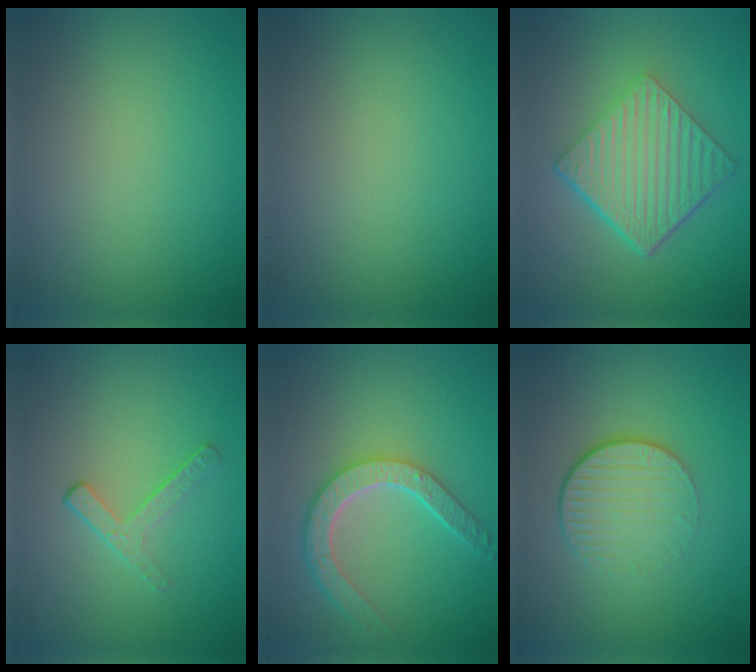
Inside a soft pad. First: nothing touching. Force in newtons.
{"total": 0.0}
{"total": 7.0, "press": 4.6, "slide": 5.2}
{"total": 1.8, "press": 1.1, "slide": 1.4}
{"total": 4.6, "press": 3.7, "slide": 2.7}
{"total": 4.5, "press": 2.8, "slide": 3.5}